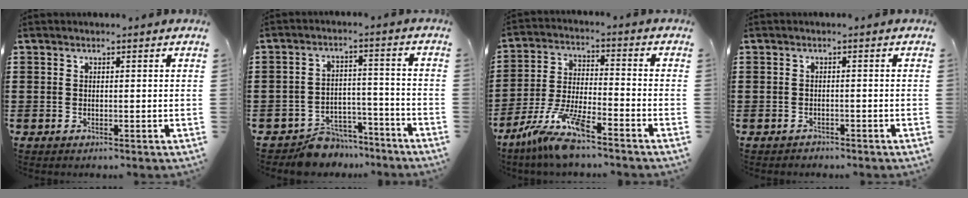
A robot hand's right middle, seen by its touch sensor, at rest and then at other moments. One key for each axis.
{"total": 6.3, "fx": -6.0, "fy": 1.8, "fz": 0.5, "tx": -0.011, "ty": 0.020, "tz": -0.119}
{"total": 9.6, "fx": -7.8, "fy": 0.8, "fz": 5.5, "tx": -0.127, "ty": -0.006, "tz": -0.157}
{"total": 1.0, "fx": -0.9, "fy": 0.4, "fz": -0.1, "tx": -0.001, "ty": 0.003, "tz": -0.022}